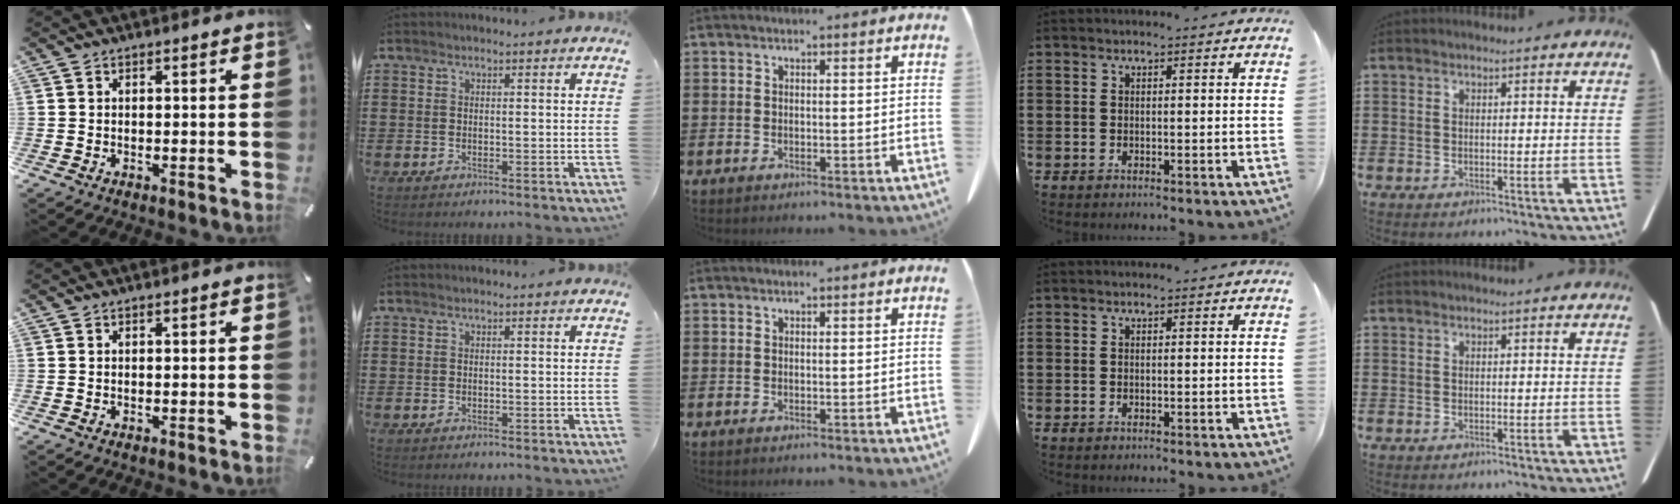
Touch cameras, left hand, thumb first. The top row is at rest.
{}